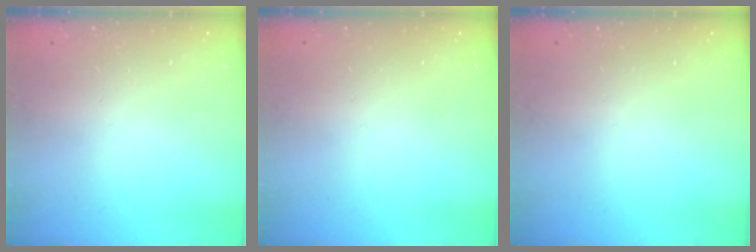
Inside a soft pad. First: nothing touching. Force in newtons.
{"total": 0.0}
{"total": 0.0}